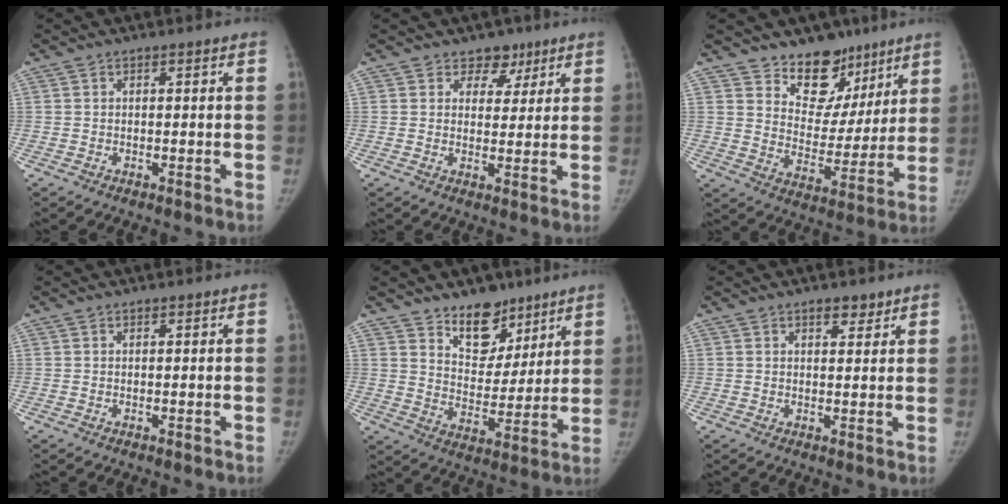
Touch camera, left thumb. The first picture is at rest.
{"total": 4.7, "force": [3.1, 3.4, 0.9], "torque": [0.020, -0.015, 0.044]}
{"total": 13.6, "force": [9.8, 8.5, 4.3], "torque": [-0.004, -0.059, 0.161]}
{"total": 0.0}
{"total": 11.5, "force": [8.4, 6.6, 4.3], "torque": [-0.030, -0.060, 0.146]}
{"total": 2.9, "force": [2.1, 1.4, 1.4], "torque": [-0.007, -0.012, 0.030]}